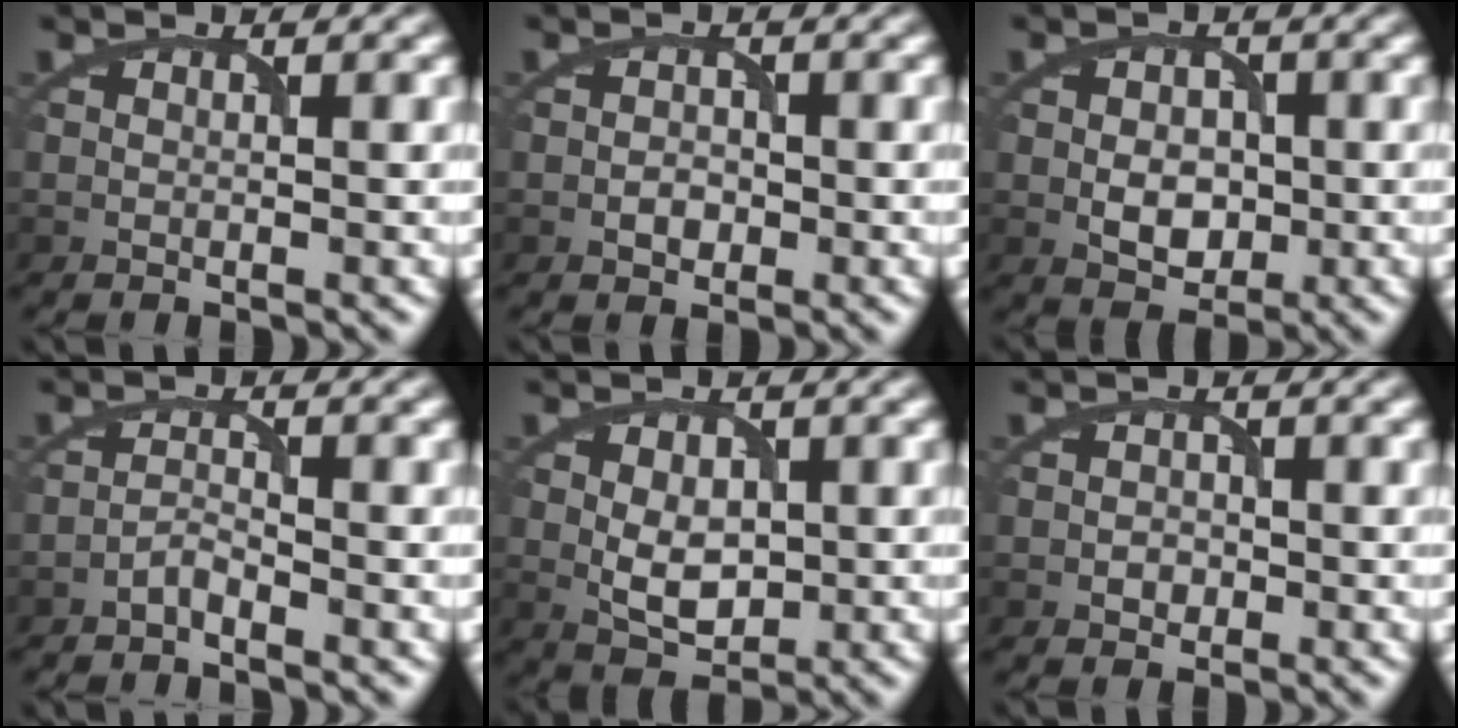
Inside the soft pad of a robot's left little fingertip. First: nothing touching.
{"total": 1.3, "force": [-0.5, 1.0, 0.8], "torque": [-0.011, 0.001, -0.011]}
{"total": 3.6, "force": [-0.4, 2.7, 2.4], "torque": [-0.039, -0.003, -0.007]}
{"total": 1.2, "force": [-1.0, 0.1, 0.6], "torque": [-0.013, 0.005, -0.024]}
{"total": 3.6, "force": [-0.1, 2.4, 2.8], "torque": [-0.048, -0.002, 0.002]}
{"total": 1.1, "force": [-0.3, 0.9, 0.4], "torque": [-0.006, -0.001, -0.008]}